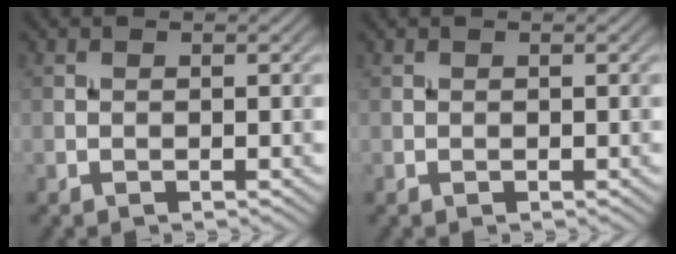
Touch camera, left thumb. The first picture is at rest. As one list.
[{"total": 0.0}]